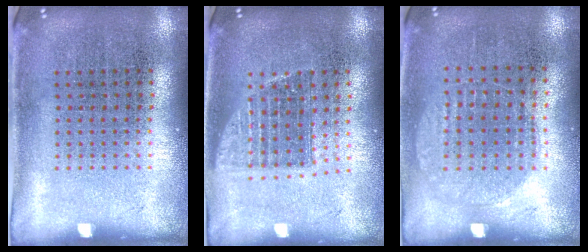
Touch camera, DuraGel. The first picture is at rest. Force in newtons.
{"total": 1.3, "press": 1.1, "slide": 0.8}
{"total": 0.9, "press": 0.8, "slide": 0.4}